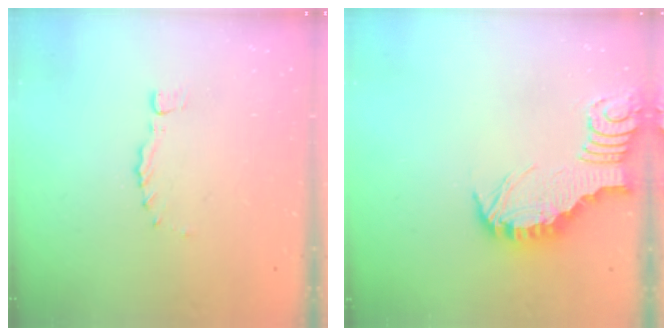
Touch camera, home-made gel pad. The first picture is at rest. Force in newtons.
{"total": 2.6, "press": 2.6, "slide": 0.2}